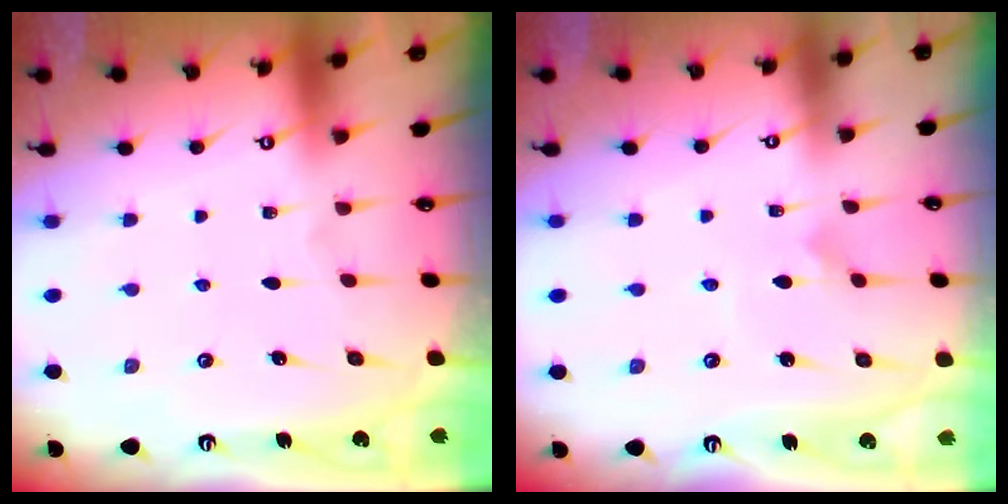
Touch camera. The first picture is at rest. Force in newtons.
{"total": 3.7, "press": 3.7, "slide": 0.2}